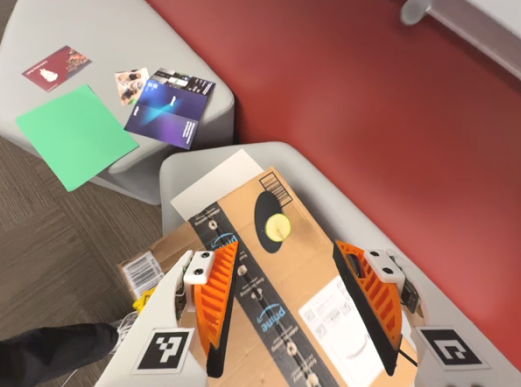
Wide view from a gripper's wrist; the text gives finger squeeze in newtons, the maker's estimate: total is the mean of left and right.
{"total": 0.0}